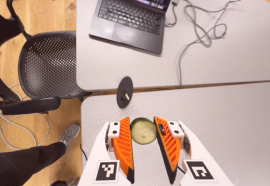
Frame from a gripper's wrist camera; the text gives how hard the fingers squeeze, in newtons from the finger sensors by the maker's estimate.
{"total": 8.6, "left": 8.8, "right": 8.3}